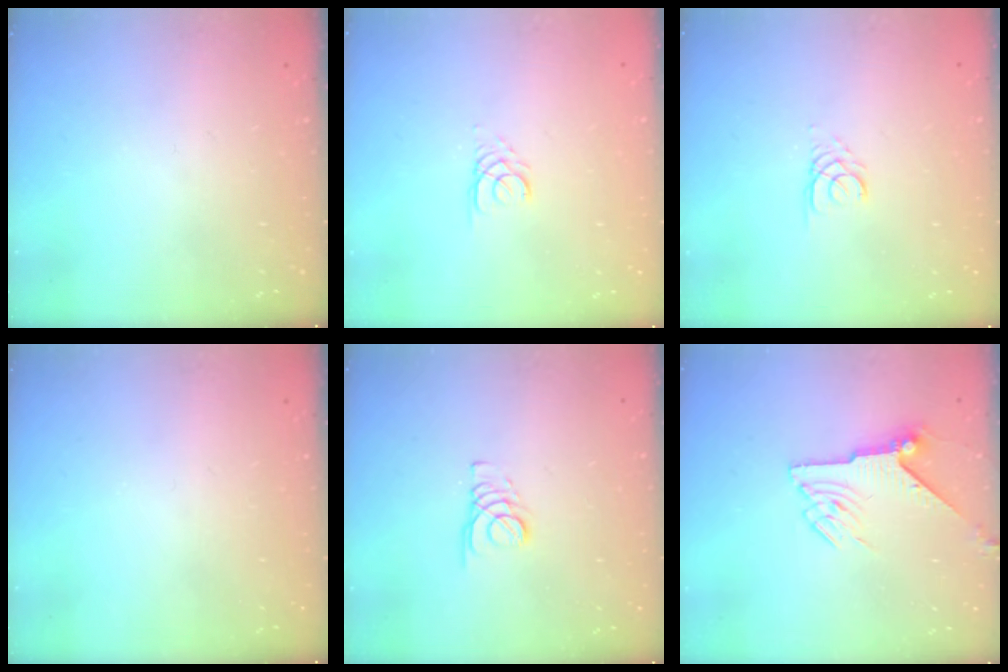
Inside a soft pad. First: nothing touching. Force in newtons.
{"total": 2.6, "press": 2.6, "slide": 0.3}
{"total": 2.6, "press": 2.6, "slide": 0.3}
{"total": 0.0}
{"total": 1.8, "press": 1.7, "slide": 0.1}
{"total": 7.0, "press": 7.0, "slide": 0.3}